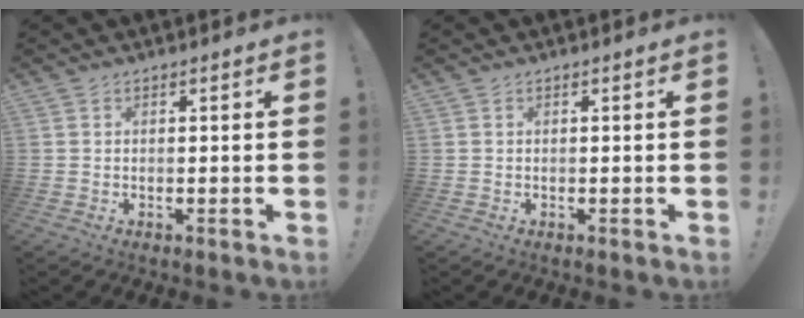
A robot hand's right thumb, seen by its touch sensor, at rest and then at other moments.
{"total": 0.0}